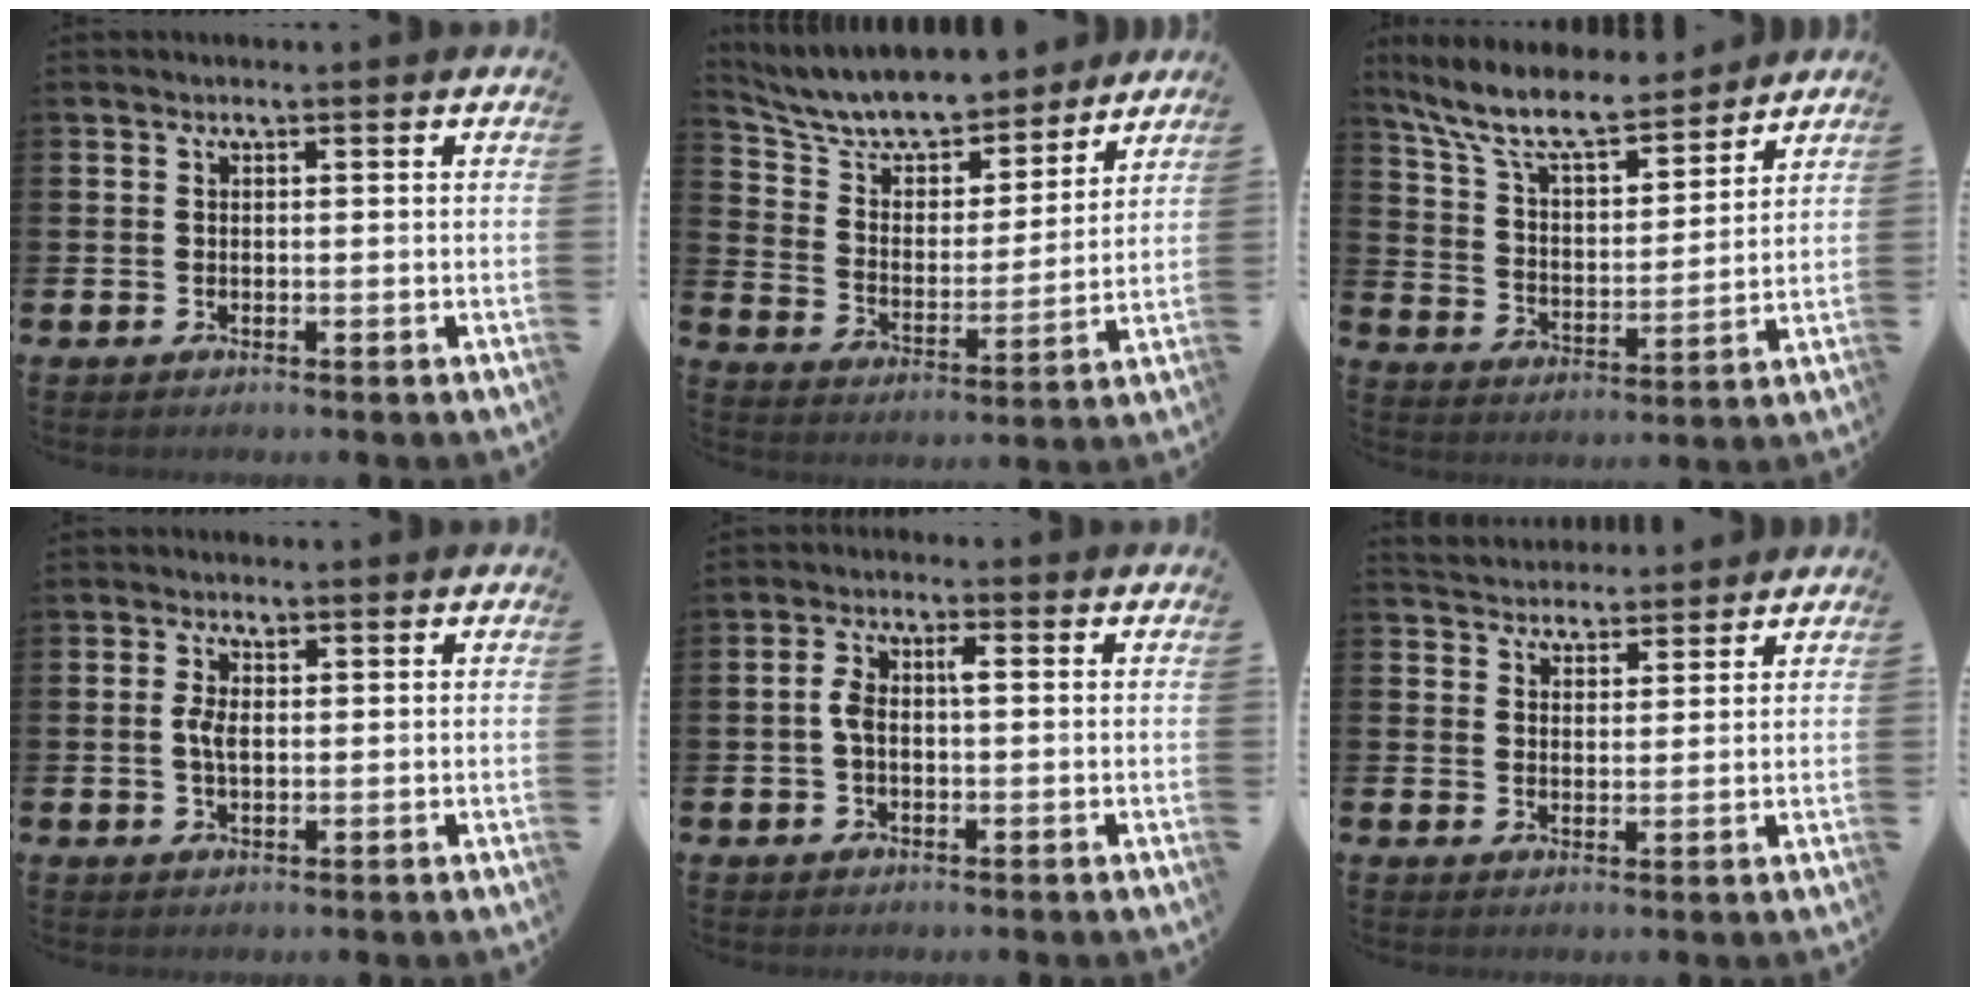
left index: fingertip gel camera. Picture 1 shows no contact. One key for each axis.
{"total": 9.3, "fx": 8.7, "fy": 2.6, "fz": 2.2, "tx": -0.084, "ty": -0.062, "tz": 0.154}
{"total": 10.3, "fx": 9.1, "fy": 2.5, "fz": 4.2, "tx": -0.123, "ty": -0.052, "tz": 0.160}
{"total": 2.7, "fx": 0.6, "fy": 1.4, "fz": 2.3, "tx": -0.037, "ty": 0.002, "tz": 0.008}
{"total": 3.6, "fx": 0.3, "fy": 1.8, "fz": 3.1, "tx": -0.058, "ty": 0.008, "tz": 0.002}
{"total": 4.1, "fx": 3.9, "fy": 1.0, "fz": -0.4, "tx": -0.012, "ty": -0.018, "tz": 0.073}